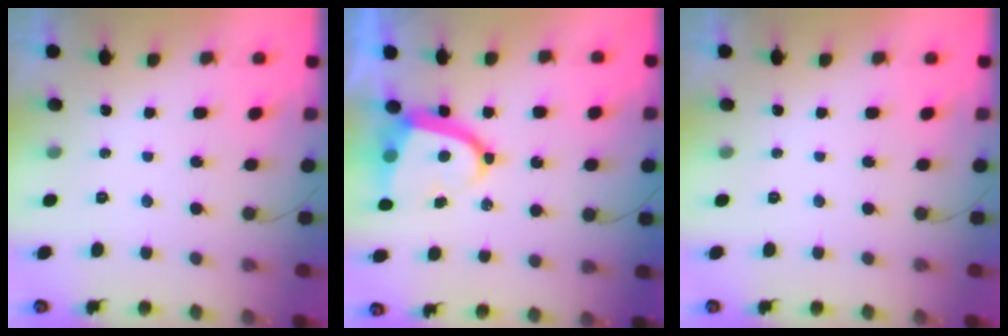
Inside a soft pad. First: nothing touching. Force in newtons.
{"total": 12.8, "press": 12.7, "slide": 1.6}
{"total": 0.0}